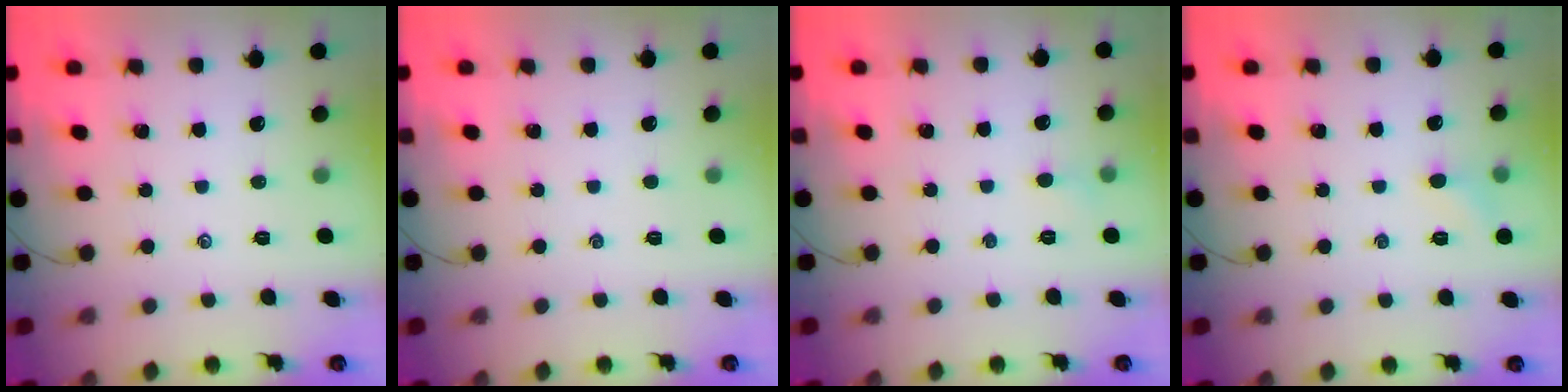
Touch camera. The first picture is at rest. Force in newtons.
{"total": 0.0}
{"total": 2.8, "press": 2.6, "slide": 1.0}
{"total": 4.2, "press": 4.0, "slide": 1.2}